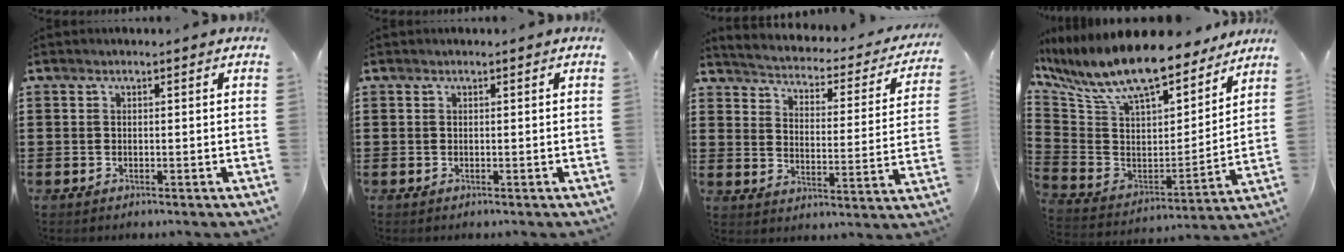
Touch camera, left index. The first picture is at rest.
{"total": 0.0}
{"total": 2.0, "force": [1.9, 0.2, 0.4], "torque": [-0.028, -0.027, 0.020]}
{"total": 12.5, "force": [10.6, 2.6, 6.1], "torque": [-0.154, -0.074, 0.185]}